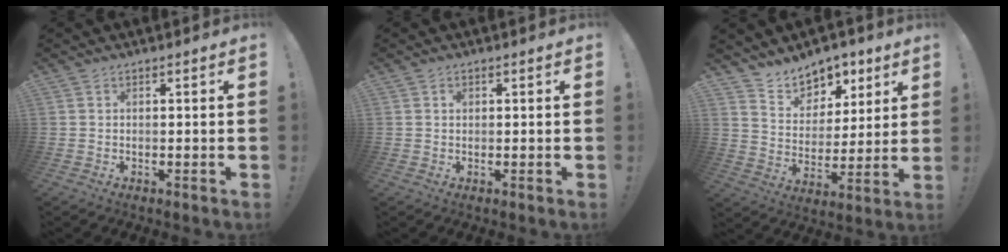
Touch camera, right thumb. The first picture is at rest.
{"total": 0.6, "force": [0.2, 0.6, 0.1], "torque": [0.002, 0.000, 0.004]}
{"total": 10.5, "force": [8.3, 6.2, 1.8], "torque": [-0.035, -0.070, 0.161]}